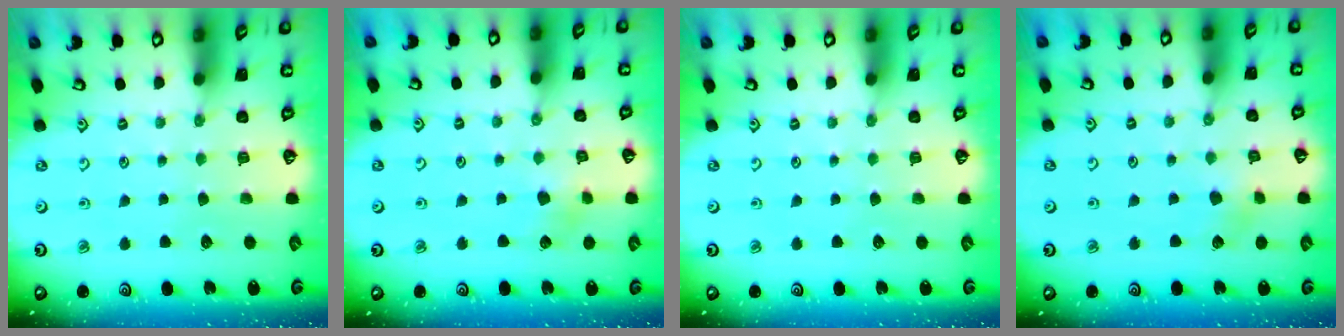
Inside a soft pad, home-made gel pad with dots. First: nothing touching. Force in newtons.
{"total": 6.1, "press": 6.1, "slide": 0.3}
{"total": 0.0}
{"total": 4.5, "press": 4.5, "slide": 0.4}